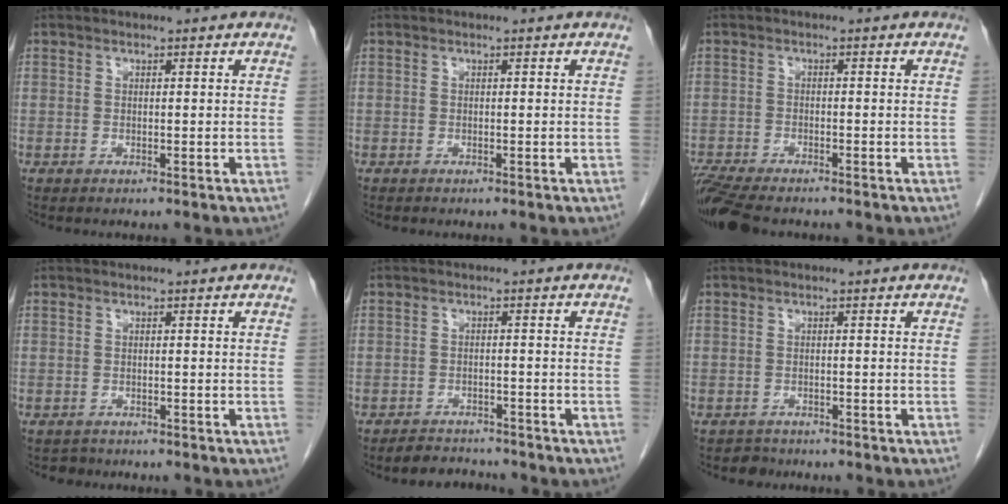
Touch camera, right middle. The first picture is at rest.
{"total": 0.0}
{"total": 8.6, "force": [-7.4, 1.7, 4.0], "torque": [-0.075, -0.017, -0.126]}
{"total": 1.2, "force": [-1.0, 0.5, -0.4], "torque": [0.001, -0.001, -0.015]}
{"total": 3.4, "force": [-3.2, 1.0, -0.3], "torque": [0.003, -0.005, -0.051]}
{"total": 1.7, "force": [-1.4, 0.8, -0.6], "torque": [0.005, 0.001, -0.025]}